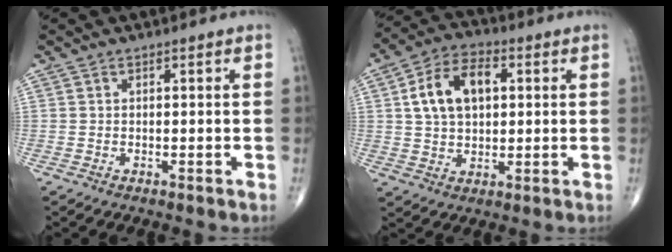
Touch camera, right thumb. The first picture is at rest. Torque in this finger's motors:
{"motor_torque": [0.18, 0.19, 0.55, -0.07, 0.23]}